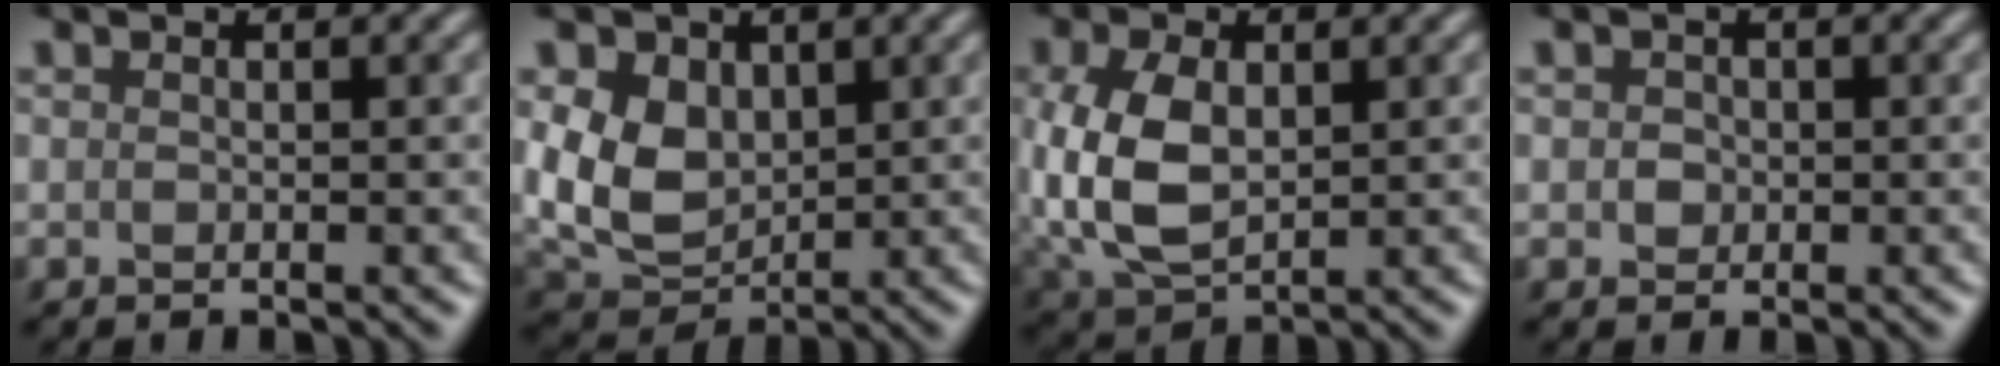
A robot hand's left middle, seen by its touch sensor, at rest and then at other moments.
{"total": 6.6, "force": [1.2, 4.8, 4.3], "torque": [-0.108, 0.000, 0.021]}
{"total": 7.4, "force": [0.3, 4.7, 5.7], "torque": [-0.150, 0.001, 0.011]}
{"total": 1.9, "force": [0.5, 1.5, 0.9], "torque": [-0.001, 0.020, -0.007]}